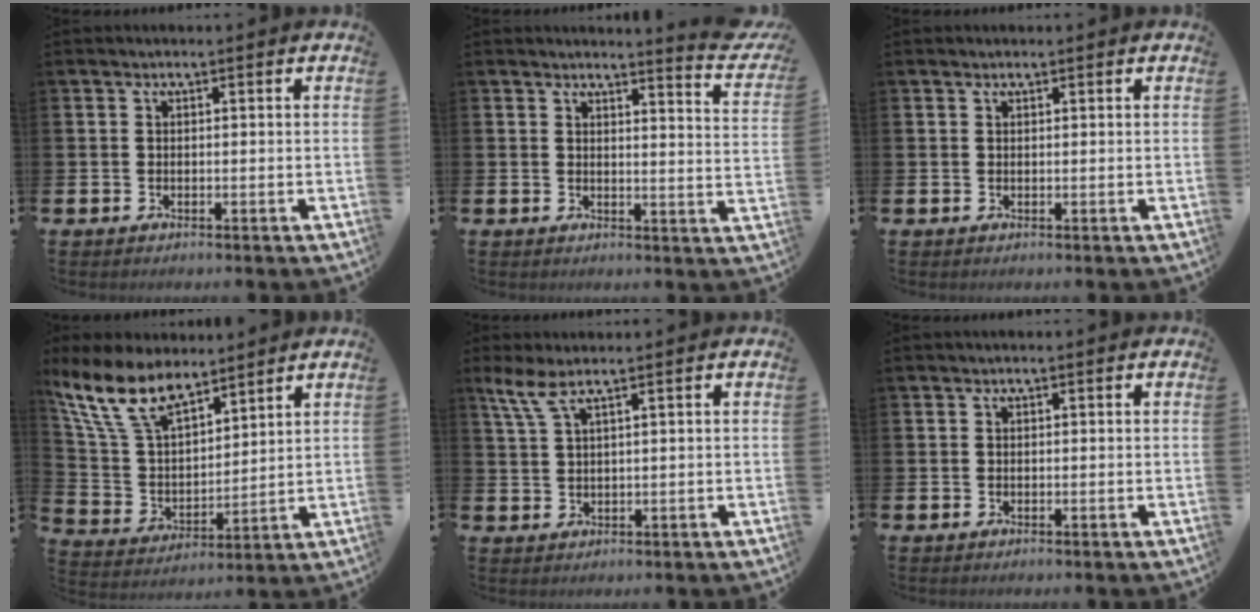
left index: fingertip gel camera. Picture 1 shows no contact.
{"total": 3.5, "force": [3.5, -0.1, 0.7], "torque": [0.008, -0.044, 0.051]}
{"total": 0.6, "force": [0.6, 0.2, 0.1], "torque": [-0.002, 0.002, 0.011]}
{"total": 10.7, "force": [8.5, 4.4, 4.7], "torque": [-0.134, -0.030, 0.162]}
{"total": 3.6, "force": [2.3, 0.5, 2.8], "torque": [-0.064, 0.002, 0.041]}
{"total": 0.0}